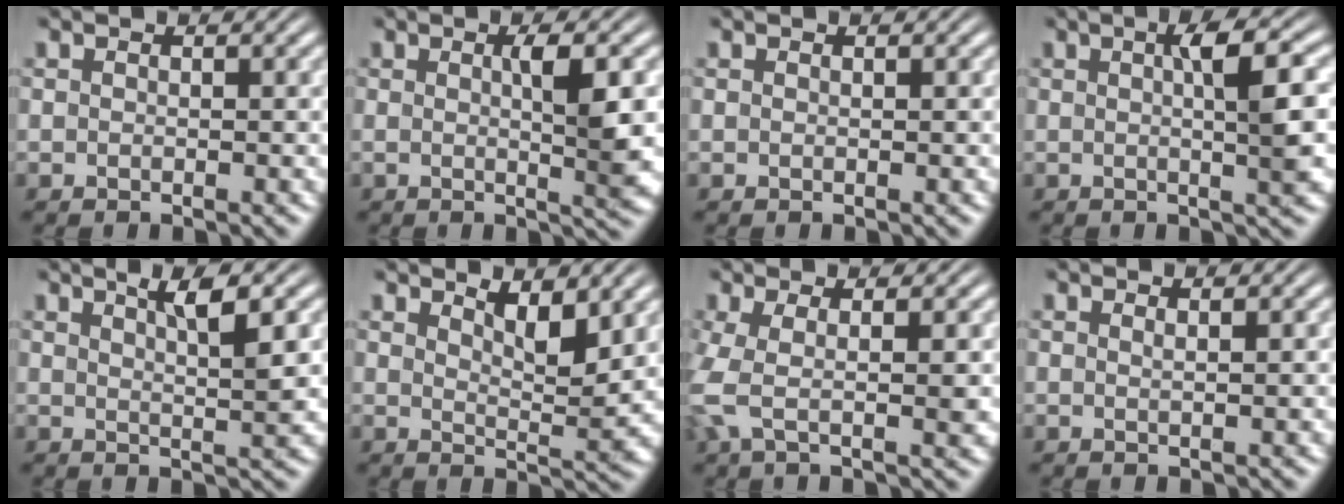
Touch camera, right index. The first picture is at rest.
{"total": 3.9, "force": [0.2, 0.2, 3.9], "torque": [-0.054, -0.003, 0.001]}
{"total": 0.0}
{"total": 4.2, "force": [0.4, 0.3, 4.1], "torque": [-0.059, 0.006, 0.004]}
{"total": 3.7, "force": [2.0, 0.3, 3.1], "torque": [-0.044, -0.007, 0.038]}
{"total": 3.4, "force": [2.3, 0.3, 2.5], "torque": [-0.034, -0.019, 0.043]}
{"total": 3.7, "force": [0.2, 1.6, 3.3], "torque": [-0.088, -0.012, 0.005]}
{"total": 0.8, "force": [0.4, -0.6, 0.4], "torque": [-0.005, -0.005, 0.011]}